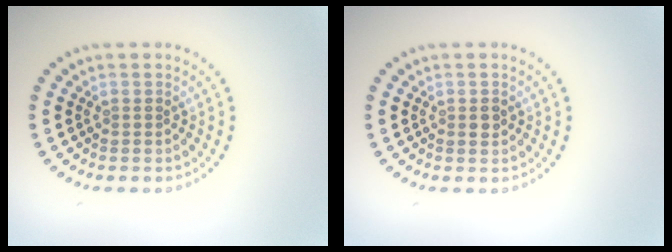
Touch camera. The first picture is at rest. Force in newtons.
{"total": 1.0, "press": 1.0, "slide": 0.2}